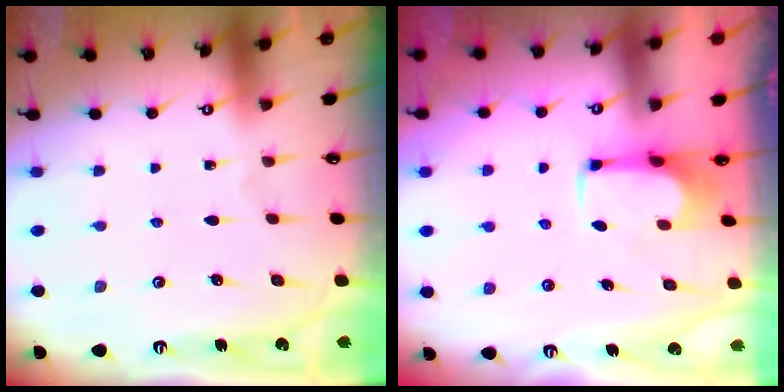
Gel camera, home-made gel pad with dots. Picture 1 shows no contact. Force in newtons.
{"total": 4.1, "press": 3.9, "slide": 1.3}